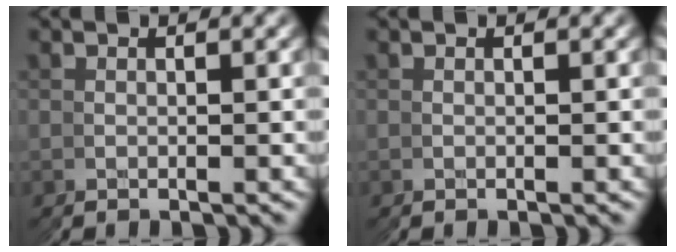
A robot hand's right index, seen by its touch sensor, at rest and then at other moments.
{"total": 0.0}